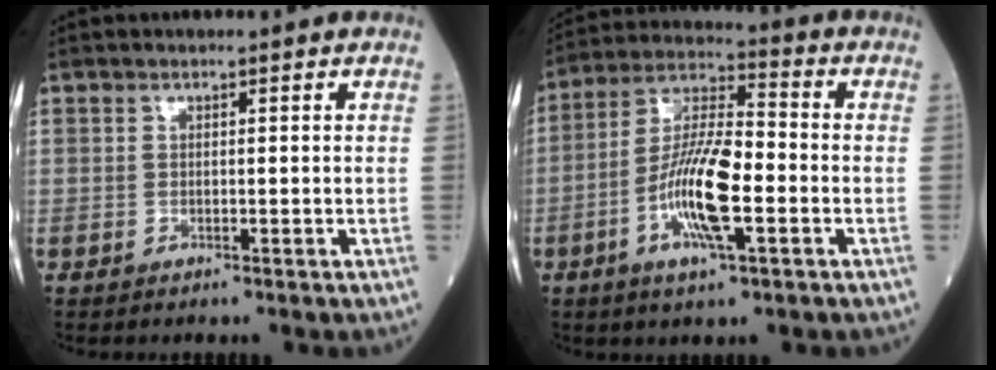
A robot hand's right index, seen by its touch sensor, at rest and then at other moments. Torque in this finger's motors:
{"motor_torque": [1.06, -0.92, 0.36, 0.21]}